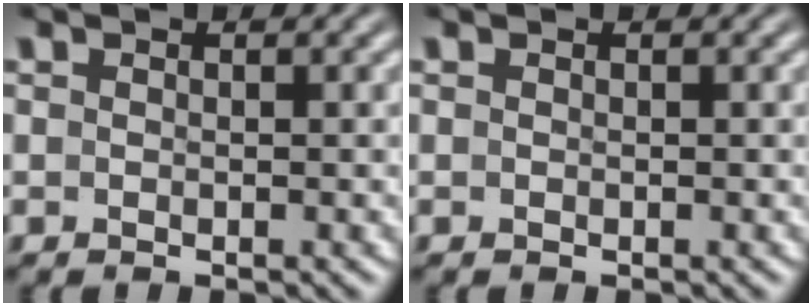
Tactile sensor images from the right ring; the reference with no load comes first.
{"total": 0.0}